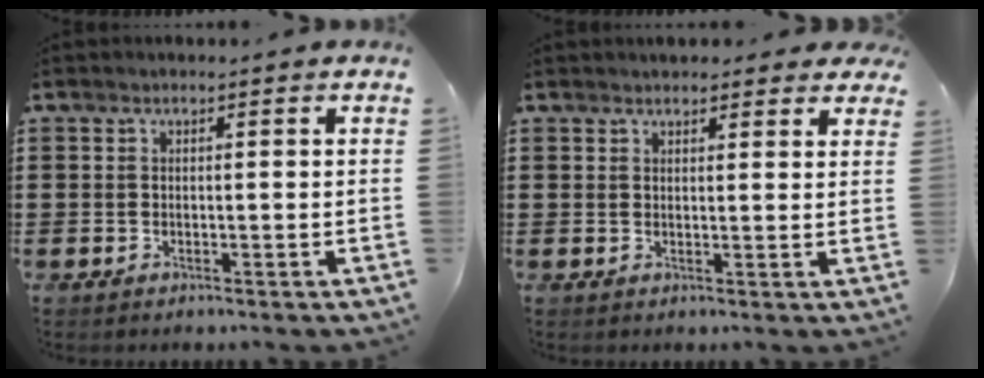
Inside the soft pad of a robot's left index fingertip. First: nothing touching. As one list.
[{"total": 2.4, "force": [2.3, 0.7, 0.5], "torque": [-0.007, -0.003, 0.042]}]